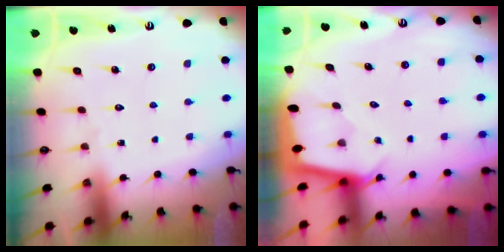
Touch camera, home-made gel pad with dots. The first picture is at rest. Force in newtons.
{"total": 2.1, "press": 2.1, "slide": 0.1}